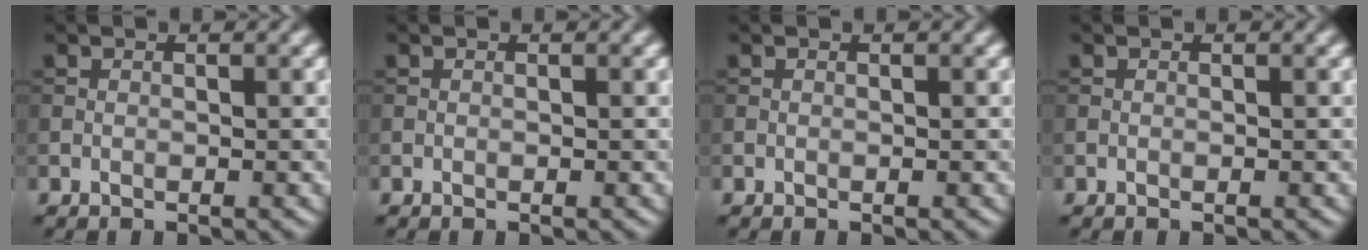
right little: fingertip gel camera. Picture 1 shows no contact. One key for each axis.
{"total": 0.0}
{"total": 0.0}
{"total": 0.0}